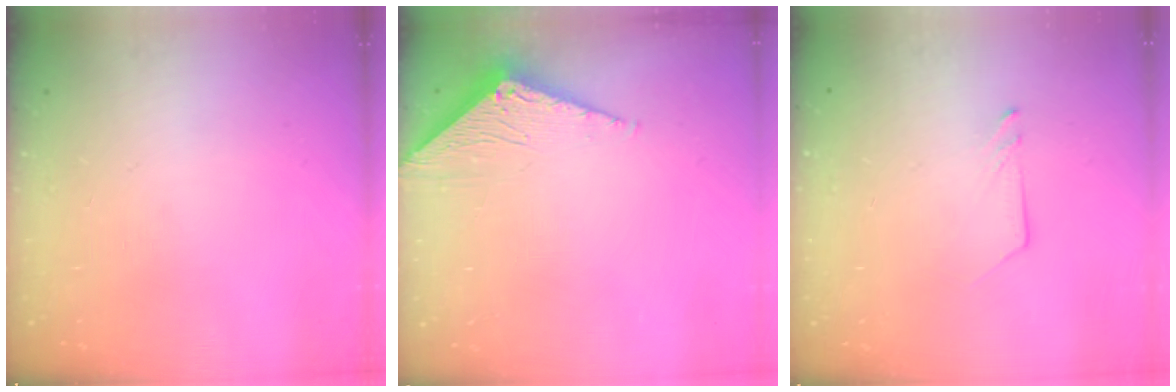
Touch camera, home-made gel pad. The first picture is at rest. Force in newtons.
{"total": 3.0, "press": 3.0, "slide": 0.2}
{"total": 1.2, "press": 1.2, "slide": 0.1}